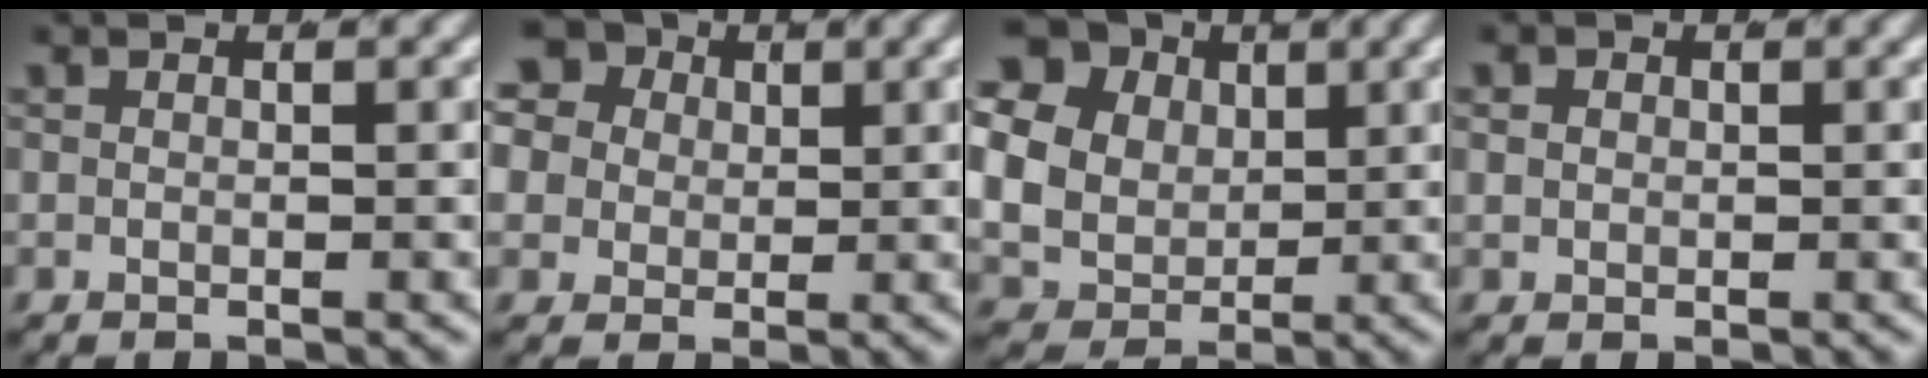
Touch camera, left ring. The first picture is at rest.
{"total": 10.8, "force": [2.7, 9.3, 4.7], "torque": [-0.120, -0.014, 0.043]}
{"total": 15.6, "force": [2.6, 13.7, 7.2], "torque": [-0.183, -0.025, 0.037]}
{"total": 1.6, "force": [0.2, 1.5, 0.6], "torque": [-0.020, -0.004, 0.008]}